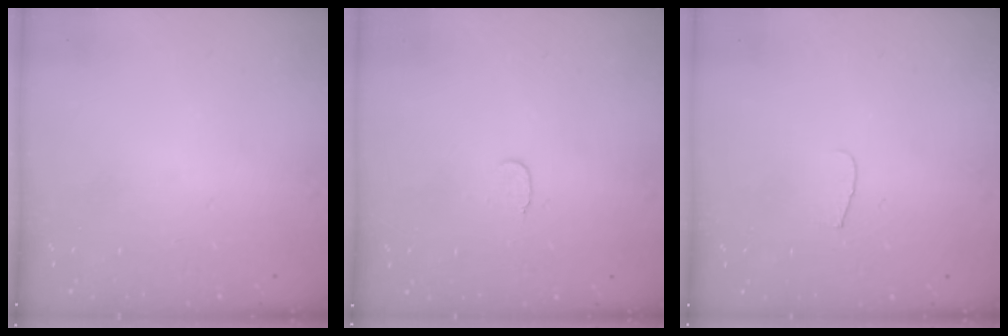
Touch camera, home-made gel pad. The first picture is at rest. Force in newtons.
{"total": 3.5, "press": 3.5, "slide": 0.3}
{"total": 3.8, "press": 3.8, "slide": 0.4}